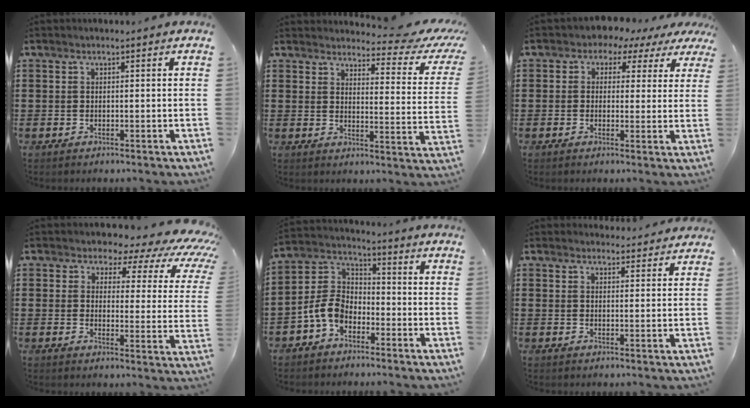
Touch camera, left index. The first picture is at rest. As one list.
[{"total": 4.6, "force": [3.8, 0.9, 2.4], "torque": [-0.043, -0.031, 0.057]}, {"total": 2.8, "force": [1.7, 2.1, 0.8], "torque": [-0.036, -0.005, 0.023]}, {"total": 4.7, "force": [3.3, 2.4, 2.3], "torque": [-0.048, -0.022, 0.049]}, {"total": 6.5, "force": [-3.3, 4.3, 3.6], "torque": [-0.112, 0.000, -0.077]}, {"total": 2.7, "force": [2.6, 0.6, 0.1], "torque": [-0.001, -0.011, 0.048]}]